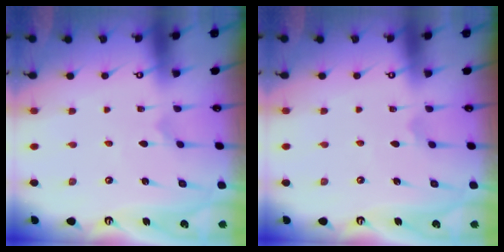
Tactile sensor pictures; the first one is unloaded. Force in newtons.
{"total": 2.5, "press": 2.5, "slide": 0.2}